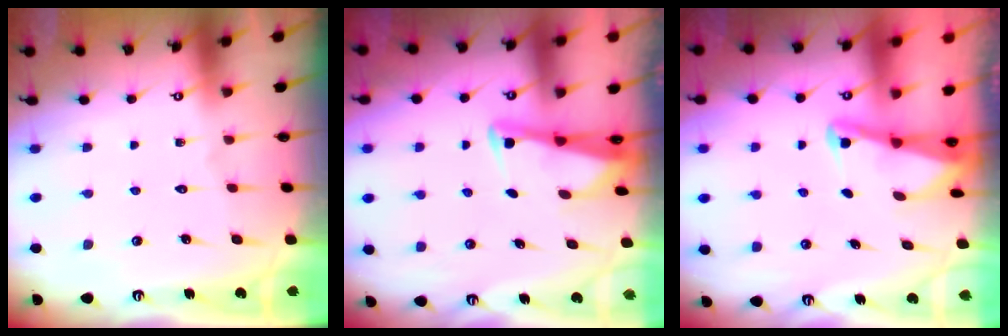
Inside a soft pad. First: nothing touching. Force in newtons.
{"total": 2.7, "press": 2.7, "slide": 0.3}
{"total": 2.1, "press": 2.1, "slide": 0.3}